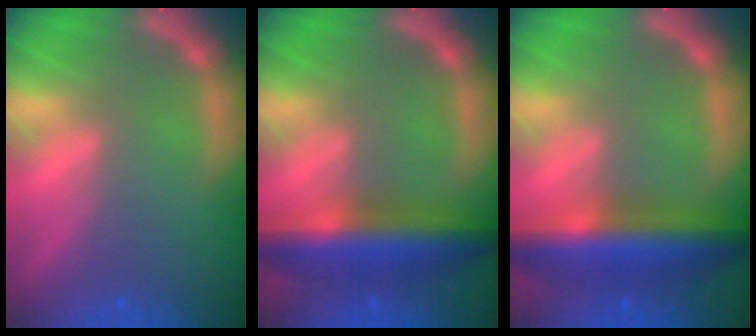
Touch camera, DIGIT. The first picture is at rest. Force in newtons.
{"total": 7.9}
{"total": 8.5}